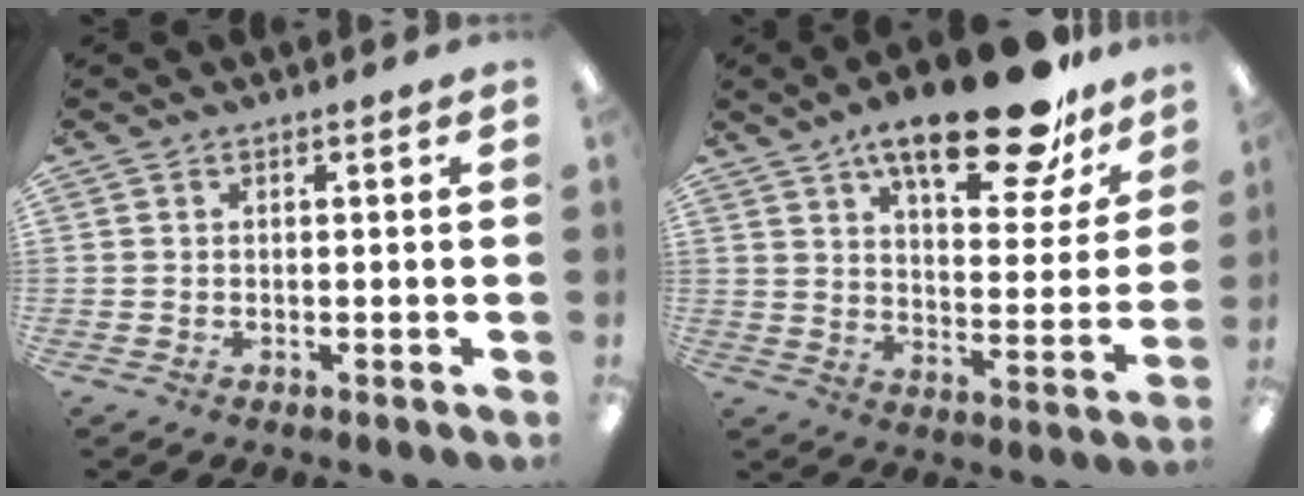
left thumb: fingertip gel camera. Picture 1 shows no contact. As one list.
[{"total": 21.4, "force": [15.3, 7.0, 13.2], "torque": [-0.196, -0.091, 0.249]}]